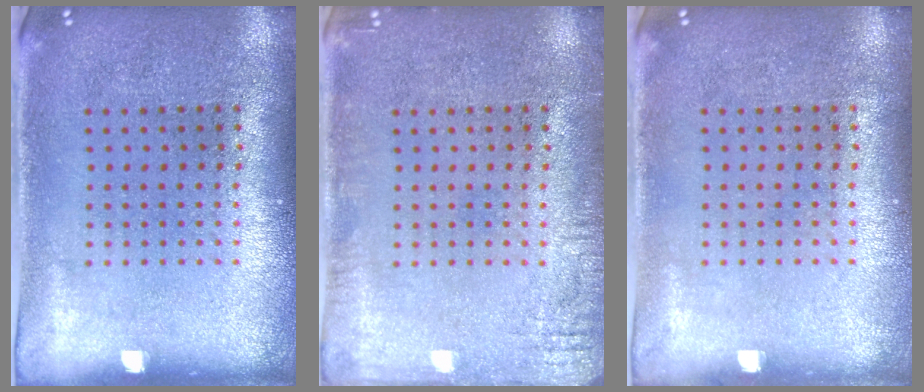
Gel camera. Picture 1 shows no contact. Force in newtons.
{"total": 1.8, "press": 1.8, "slide": 0.1}
{"total": 0.0}